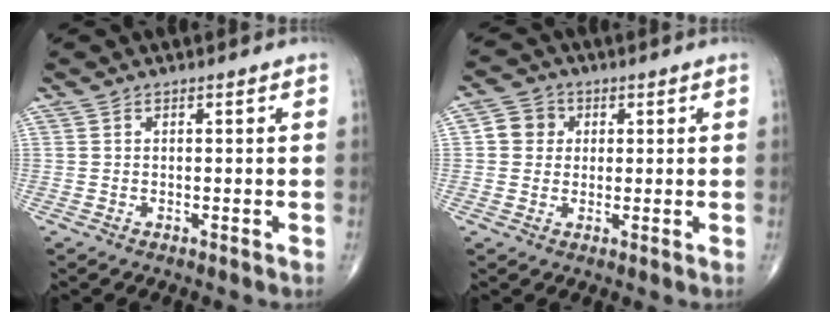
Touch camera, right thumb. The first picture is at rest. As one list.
[{"total": 5.0, "force": [0.9, 4.6, 1.6], "torque": [-0.007, 0.006, 0.006]}]